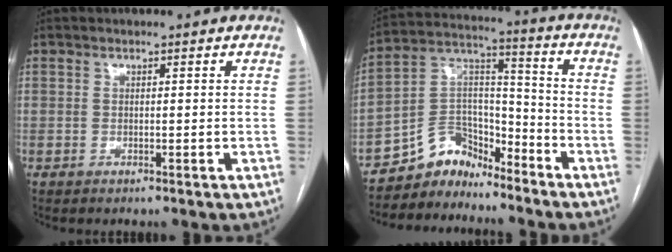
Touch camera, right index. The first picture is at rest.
{"total": 8.3, "force": [-7.4, 3.7, 0.2], "torque": [0.003, 0.057, -0.138]}